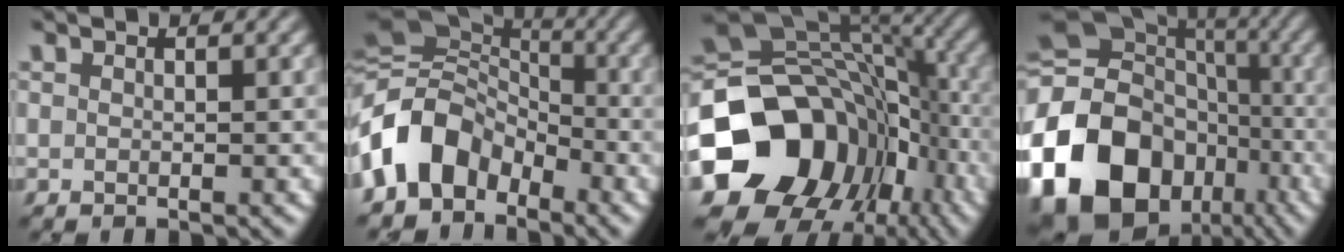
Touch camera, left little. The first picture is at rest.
{"total": 8.9, "force": [-3.8, 6.3, 5.0], "torque": [-0.082, 0.009, -0.088]}
{"total": 17.7, "force": [-6.9, 13.9, 8.5], "torque": [-0.179, -0.017, -0.111]}
{"total": 23.8, "force": [-10.4, 18.6, 10.6], "torque": [-0.195, -0.044, -0.199]}